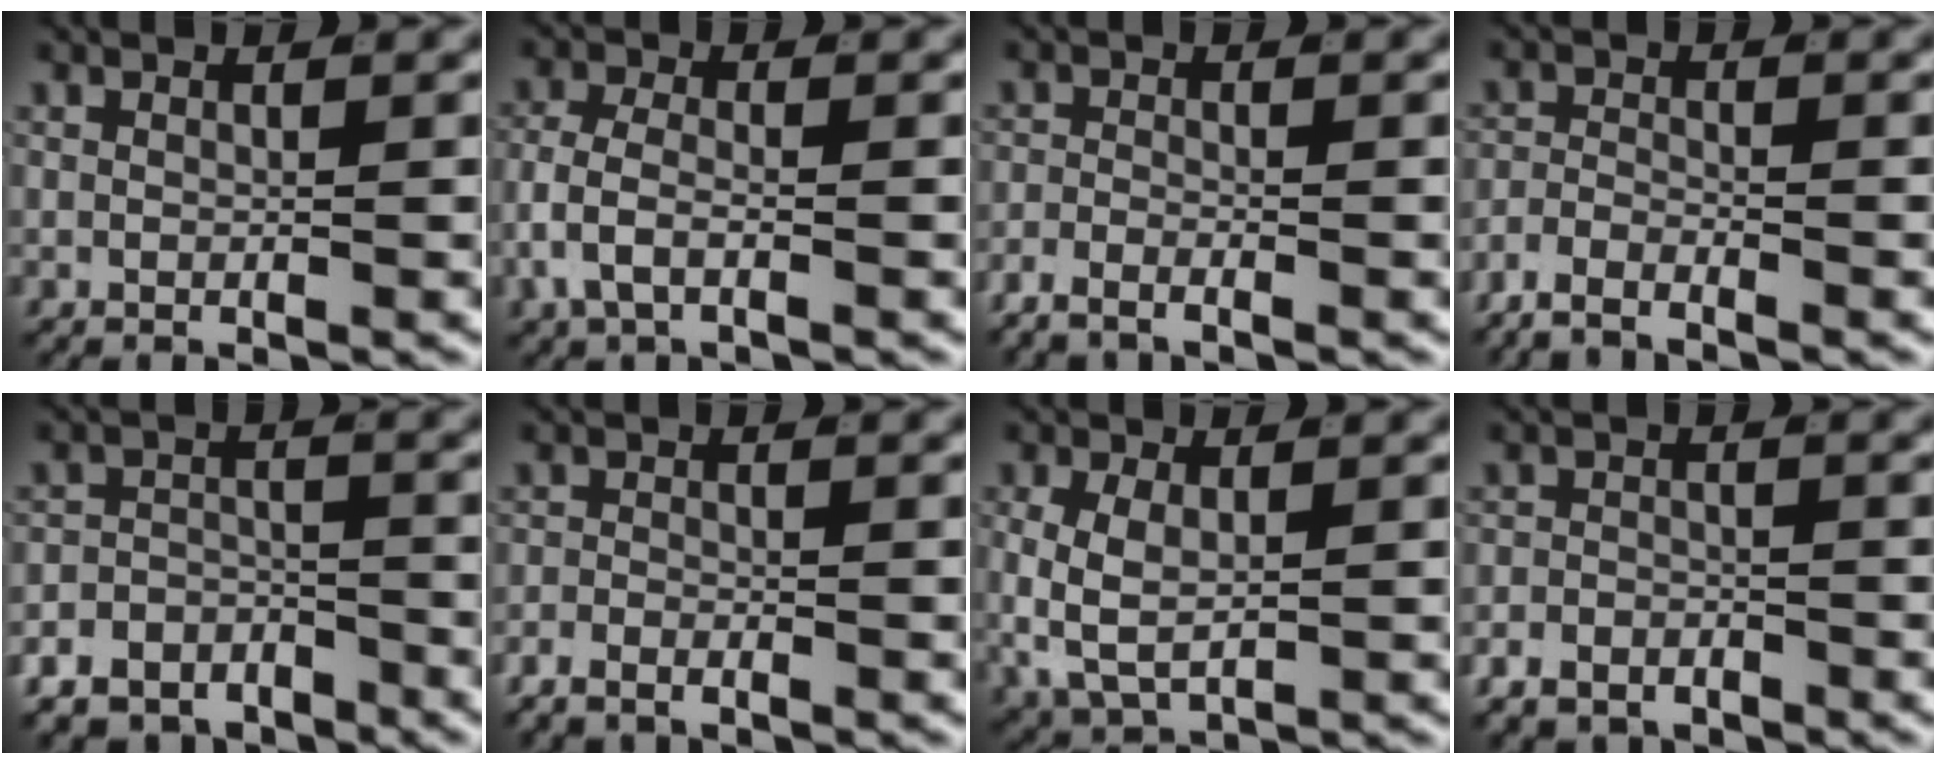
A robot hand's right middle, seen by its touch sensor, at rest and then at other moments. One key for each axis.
{"total": 3.4, "fx": -1.3, "fy": 1.9, "fz": 2.5, "tx": -0.063, "ty": -0.007, "tz": -0.021}
{"total": 2.6, "fx": -2.2, "fy": 0.6, "fz": 1.1, "tx": -0.023, "ty": 0.000, "tz": -0.044}
{"total": 3.4, "fx": -2.9, "fy": 1.1, "fz": 1.5, "tx": -0.026, "ty": -0.001, "tz": -0.056}
{"total": 8.2, "fx": -6.3, "fy": 4.9, "fz": 1.9, "tx": -0.011, "ty": -0.008, "tz": -0.119}
{"total": 2.3, "fx": -2.0, "fy": 0.8, "fz": 0.7, "tx": -0.011, "ty": -0.003, "tz": -0.040}
{"total": 4.9, "fx": -0.2, "fy": 3.4, "fz": 3.5, "tx": -0.097, "ty": -0.014, "tz": 0.011}
{"total": 3.1, "fx": -2.6, "fy": 1.6, "fz": 0.6, "tx": 0.000, "ty": -0.001, "tz": -0.050}